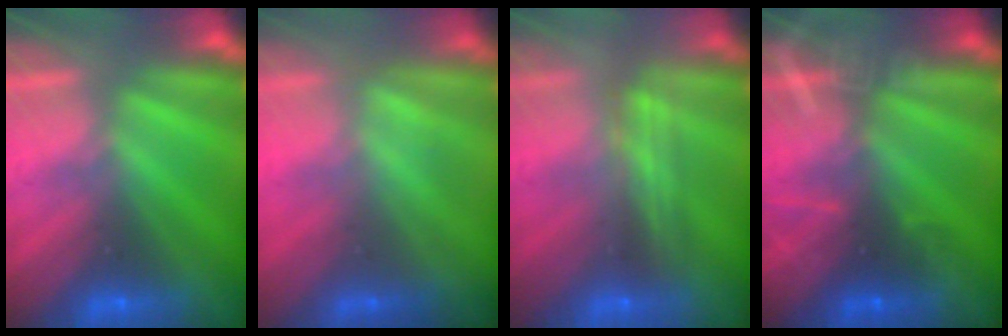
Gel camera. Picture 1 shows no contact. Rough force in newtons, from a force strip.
{"total": 1.7}
{"total": 2.4}
{"total": 3.3}